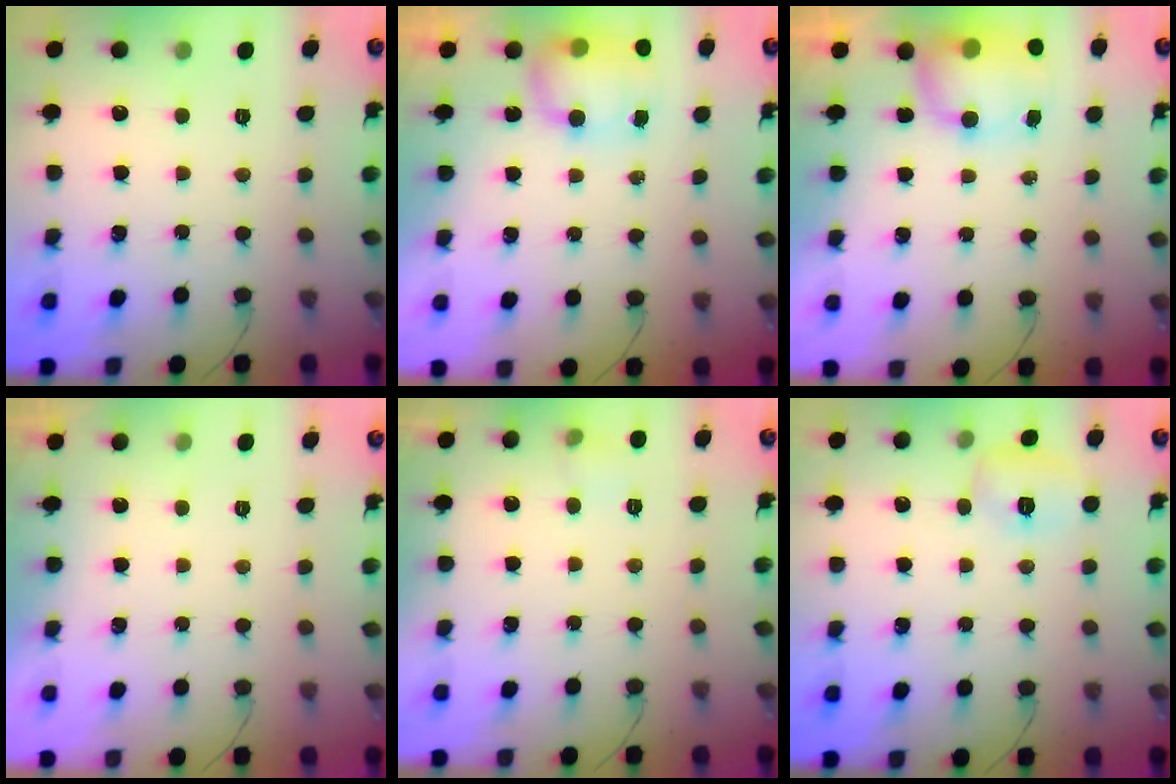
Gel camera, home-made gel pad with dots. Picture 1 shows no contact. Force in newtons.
{"total": 11.3, "press": 8.6, "slide": 7.3}
{"total": 8.0, "press": 7.9, "slide": 1.3}
{"total": 0.0}
{"total": 5.0, "press": 4.8, "slide": 1.6}
{"total": 6.8, "press": 6.6, "slide": 1.7}